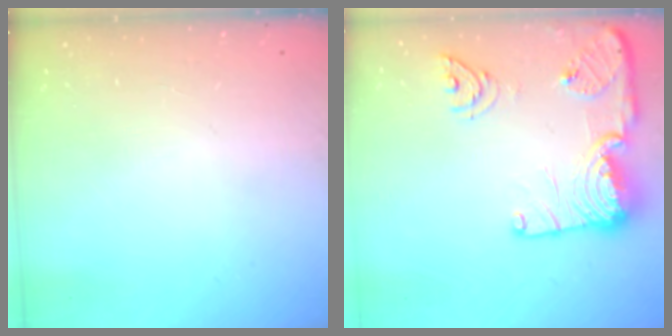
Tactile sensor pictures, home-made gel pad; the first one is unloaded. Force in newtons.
{"total": 18.1, "press": 18.0, "slide": 2.0}